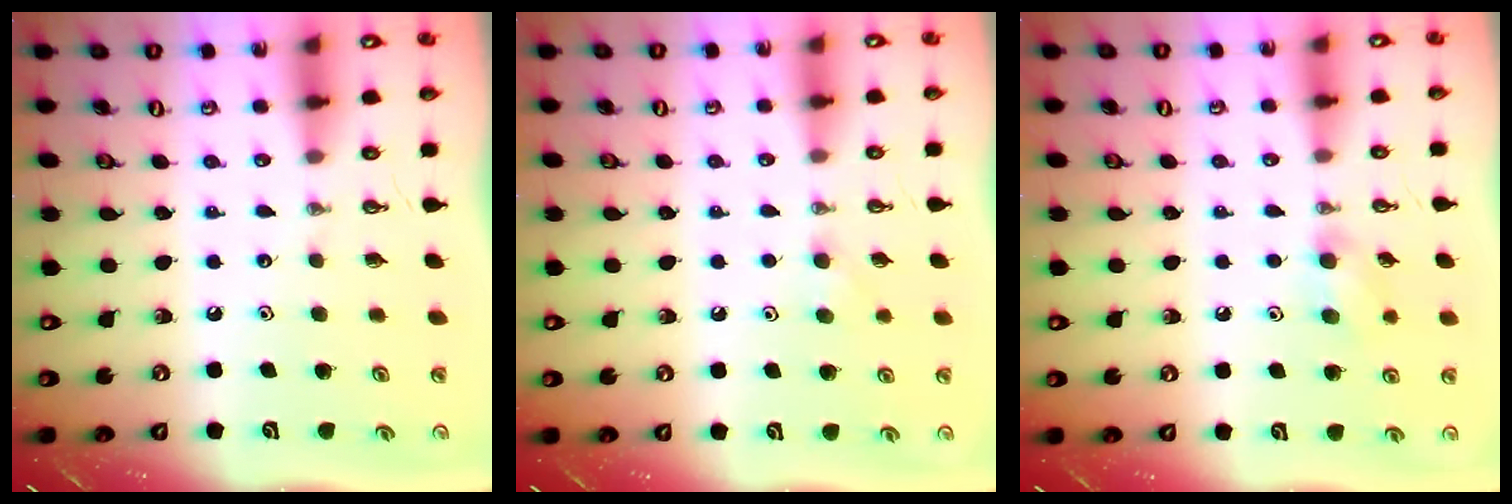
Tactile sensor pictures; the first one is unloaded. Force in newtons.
{"total": 3.9, "press": 3.6, "slide": 1.3}
{"total": 7.5, "press": 7.4, "slide": 1.2}